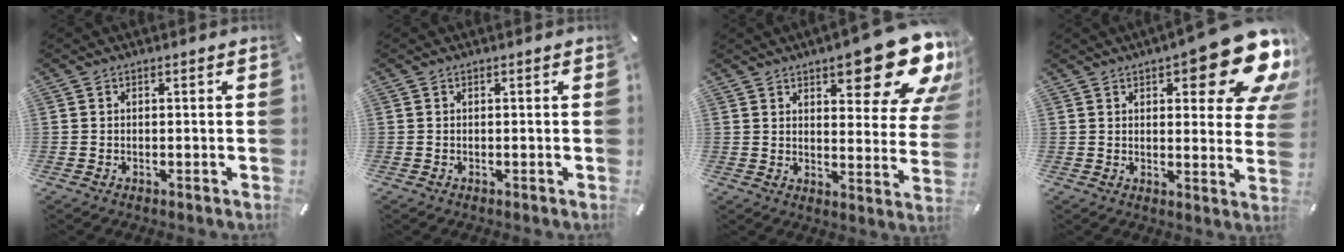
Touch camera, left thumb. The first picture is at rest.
{"total": 0.0}
{"total": 17.8, "force": [11.1, 6.6, 12.3], "torque": [-0.152, -0.076, 0.181]}
{"total": 18.0, "force": [9.9, 6.3, 13.6], "torque": [-0.165, -0.071, 0.160]}